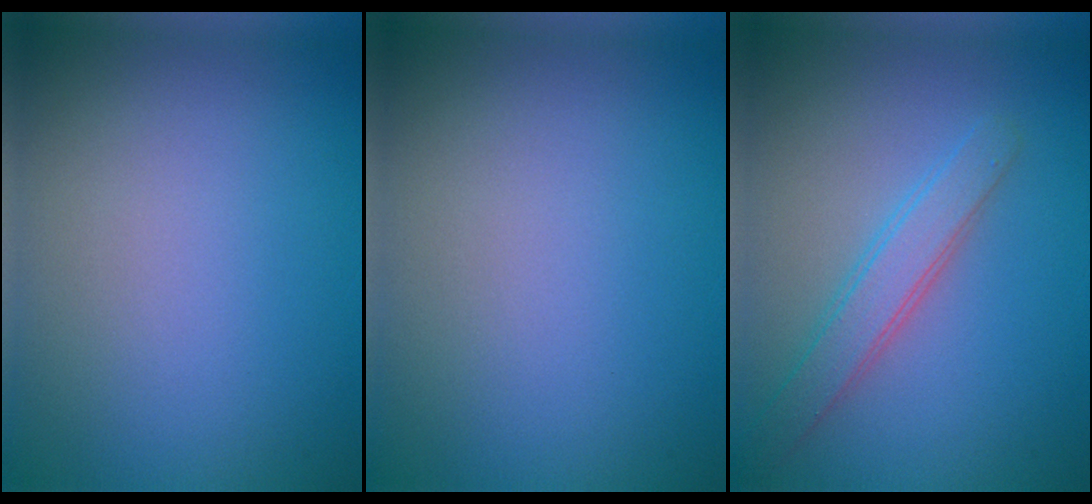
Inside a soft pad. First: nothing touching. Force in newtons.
{"total": 0.0}
{"total": 2.8, "press": 2.8, "slide": 0.1}